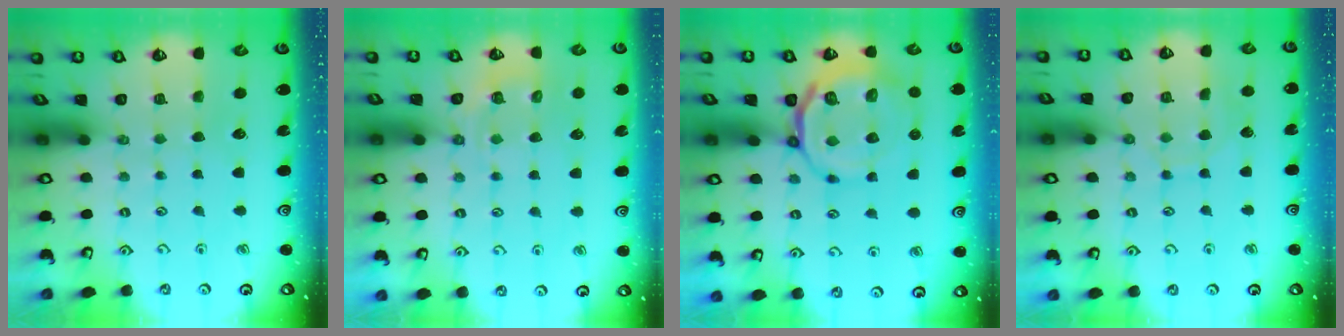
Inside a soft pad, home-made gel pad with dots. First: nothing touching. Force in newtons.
{"total": 5.9, "press": 5.8, "slide": 1.0}
{"total": 11.2, "press": 10.9, "slide": 2.3}
{"total": 7.1, "press": 7.1, "slide": 0.5}